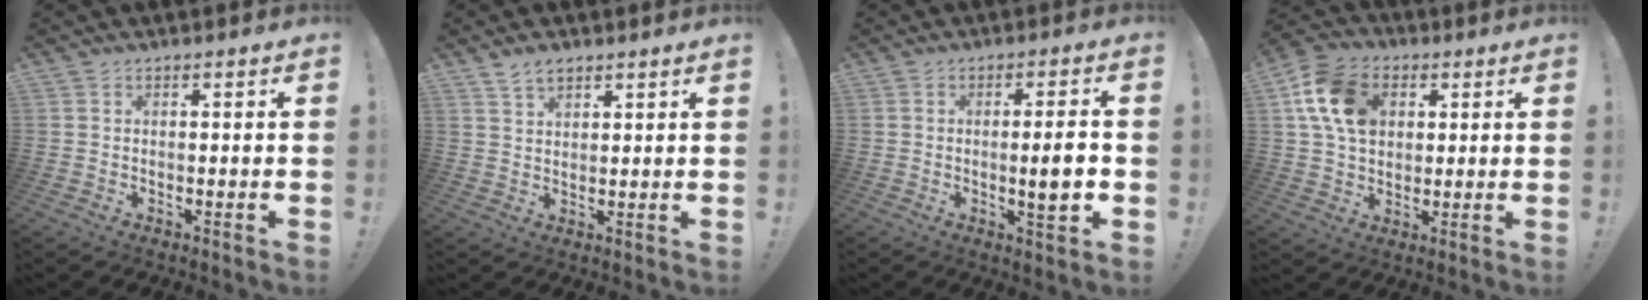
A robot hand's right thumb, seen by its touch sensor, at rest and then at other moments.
{"total": 3.8, "force": [3.2, 1.4, 1.6], "torque": [-0.025, -0.021, 0.059]}
{"total": 7.8, "force": [-0.9, 0.8, 7.7], "torque": [-0.109, -0.006, -0.018]}
{"total": 14.8, "force": [4.3, 11.1, 8.8], "torque": [-0.151, -0.004, 0.086]}